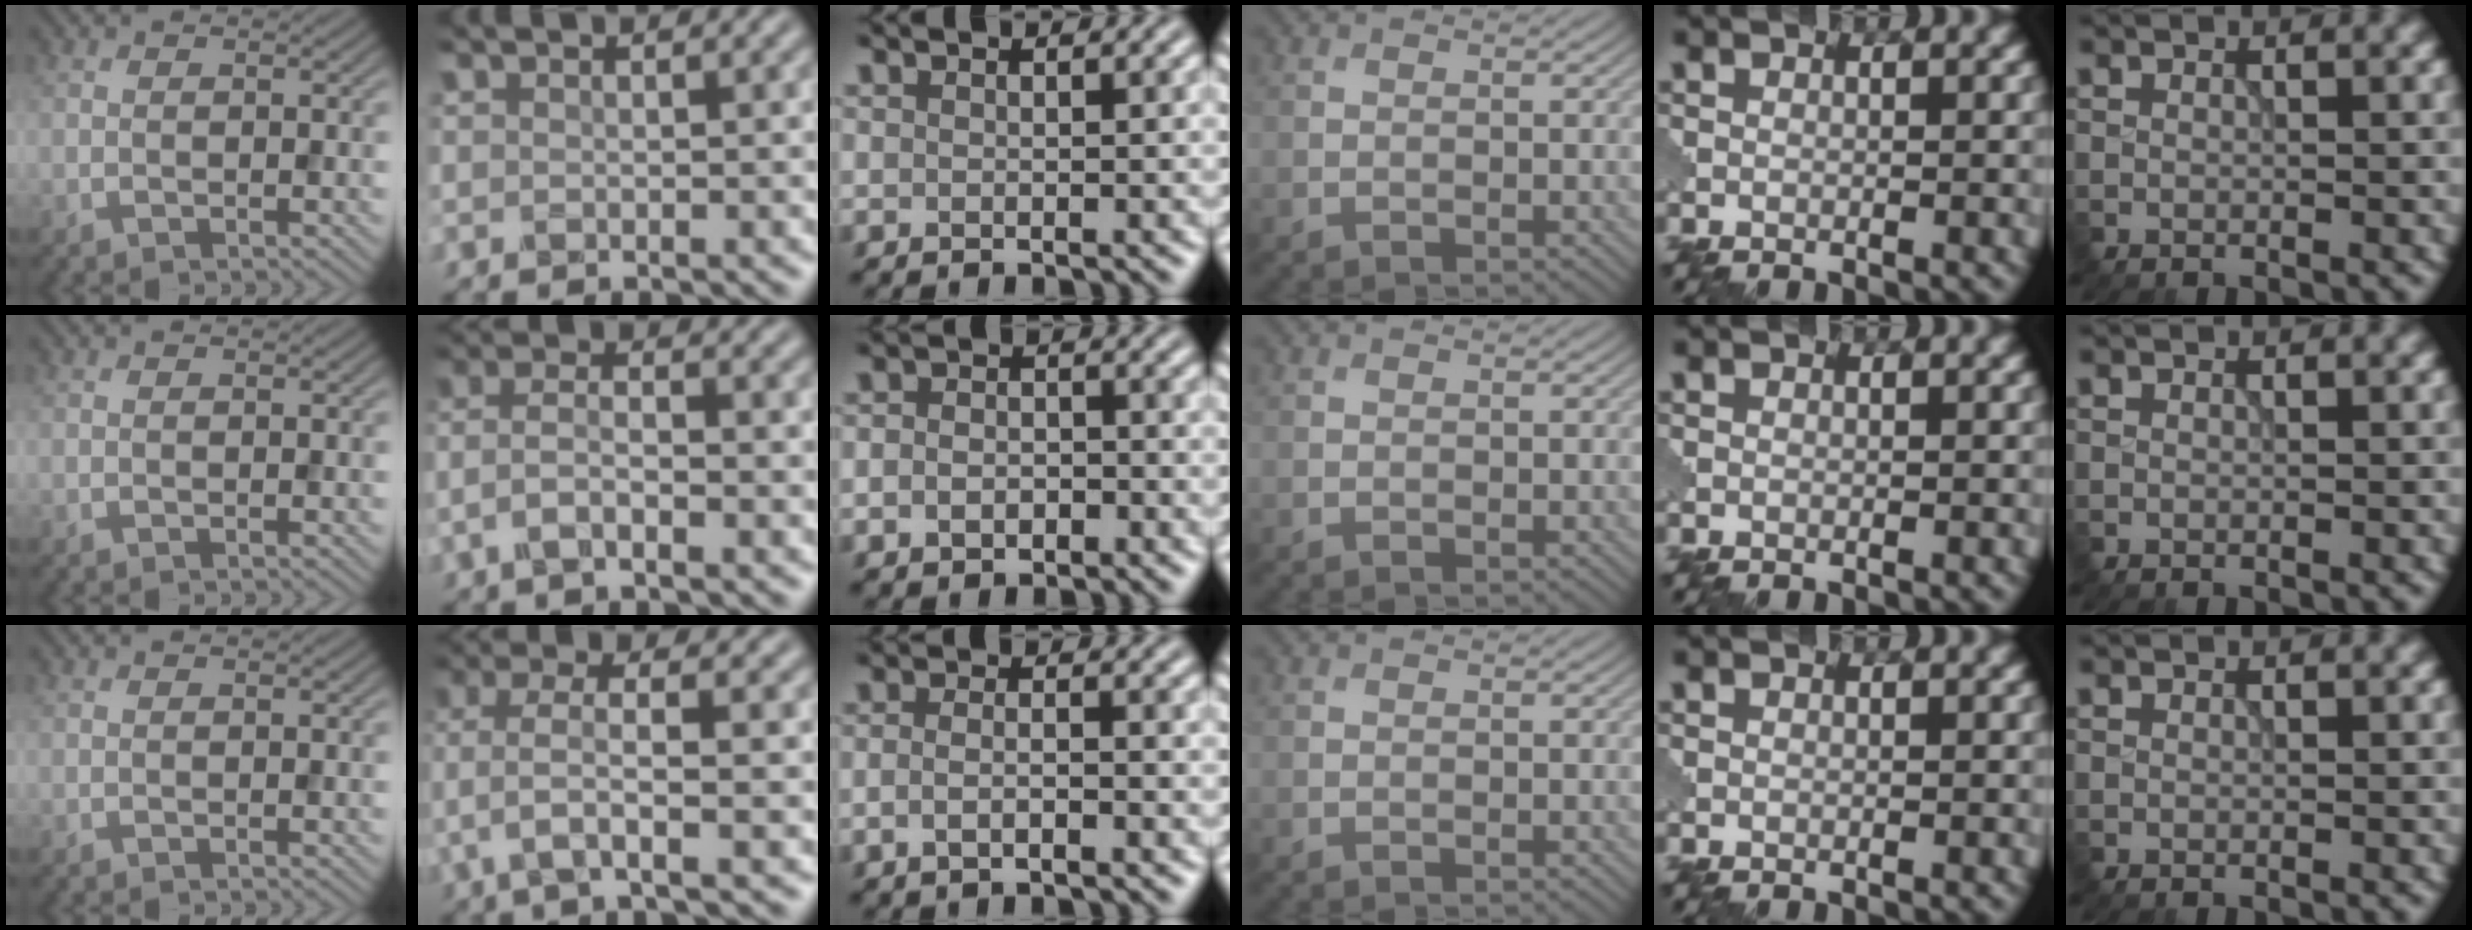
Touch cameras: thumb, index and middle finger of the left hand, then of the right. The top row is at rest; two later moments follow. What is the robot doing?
{"motion": "extract", "object": "pin"}